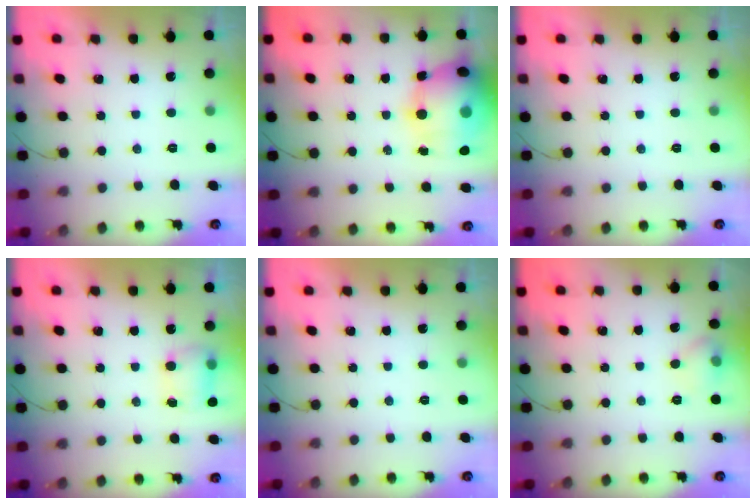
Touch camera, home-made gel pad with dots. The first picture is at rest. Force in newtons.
{"total": 20.8, "press": 20.4, "slide": 4.1}
{"total": 0.0}
{"total": 5.8, "press": 5.6, "slide": 1.5}
{"total": 0.0}
{"total": 9.5, "press": 6.2, "slide": 7.2}